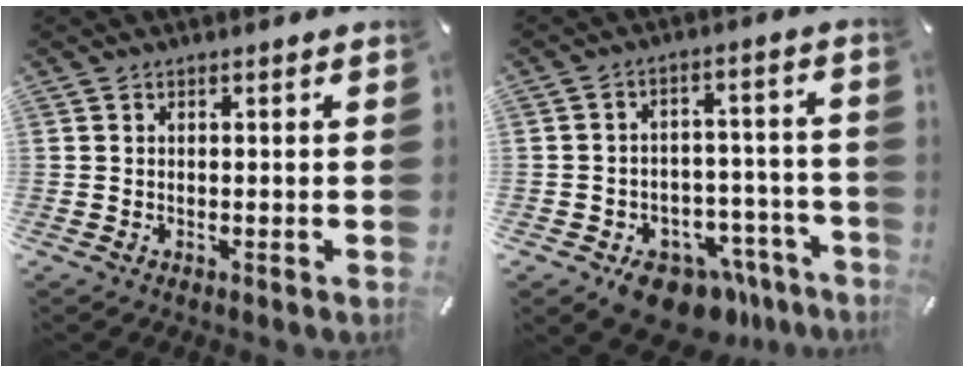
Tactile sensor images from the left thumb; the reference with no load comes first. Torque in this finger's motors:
{"motor_torque": [0.08, 2.31, 0.45, 0.37, 0.05]}